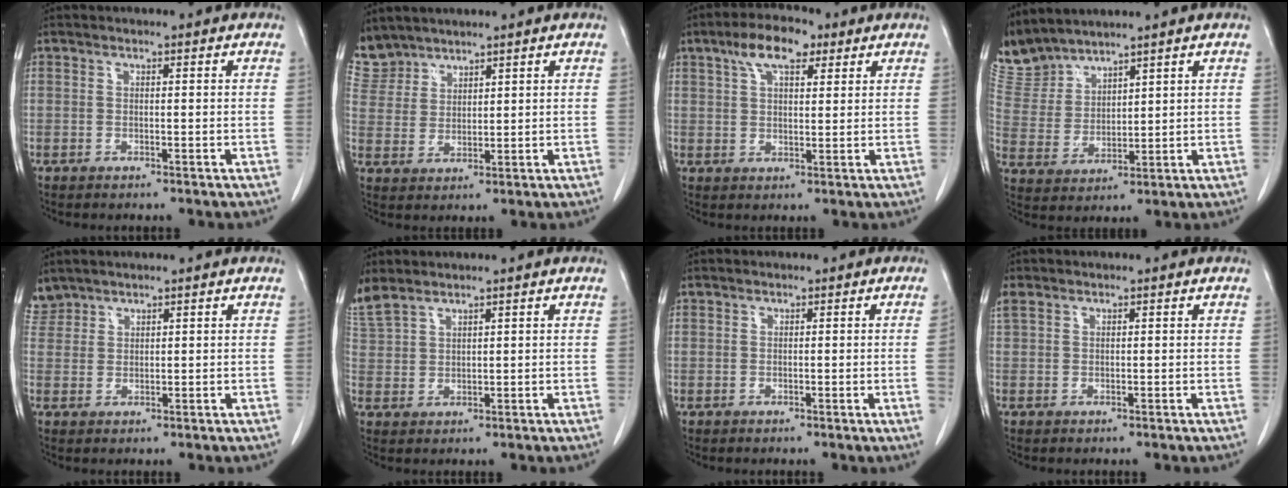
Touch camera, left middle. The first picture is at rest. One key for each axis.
{"total": 5.8, "fx": 5.4, "fy": 2.2, "fz": -0.2, "tx": 0.002, "ty": 0.004, "tz": 0.120}
{"total": 7.3, "fx": 4.2, "fy": 3.0, "fz": 5.2, "tx": -0.097, "ty": 0.020, "tz": 0.071}
{"total": 7.5, "fx": 7.4, "fy": 1.0, "fz": 0.3, "tx": -0.029, "ty": 0.015, "tz": 0.171}
{"total": 3.1, "fx": 2.8, "fy": 1.1, "fz": -0.3, "tx": 0.004, "ty": 0.012, "tz": 0.062}
{"total": 4.9, "fx": 4.5, "fy": 1.3, "fz": 1.4, "tx": -0.047, "ty": 0.012, "tz": 0.105}
{"total": 1.2, "fx": 0.2, "fy": -0.5, "fz": 1.0, "tx": -0.014, "ty": -0.006, "tz": 0.005}
{"total": 1.7, "fx": 1.3, "fy": 0.9, "fz": 0.6, "tx": -0.024, "ty": 0.016, "tz": 0.032}